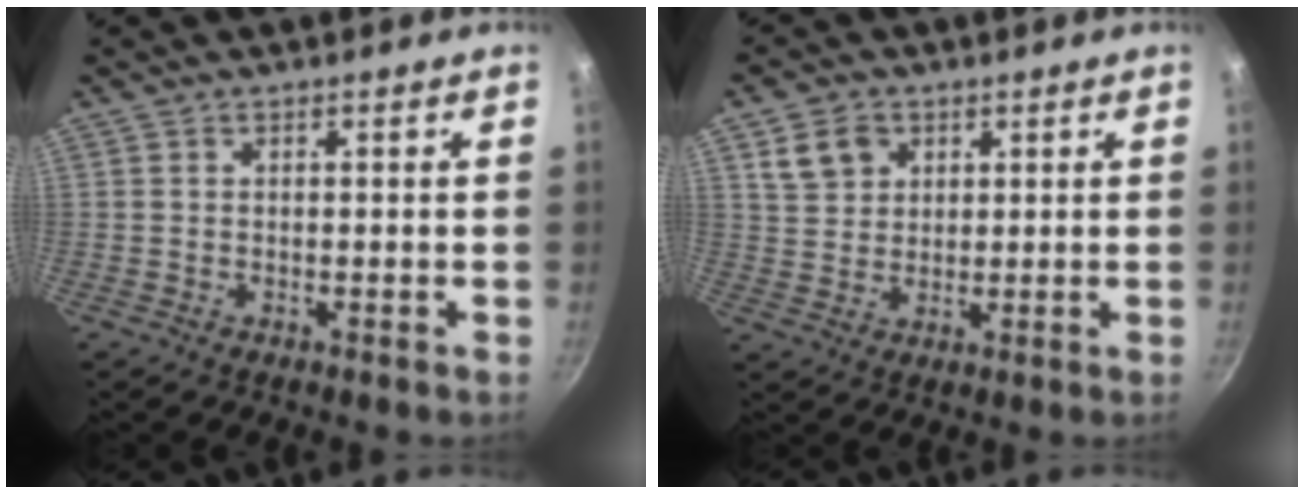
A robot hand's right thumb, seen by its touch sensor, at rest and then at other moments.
{"total": 6.3, "force": [2.7, 5.0, 2.7], "torque": [-0.028, -0.001, 0.051]}